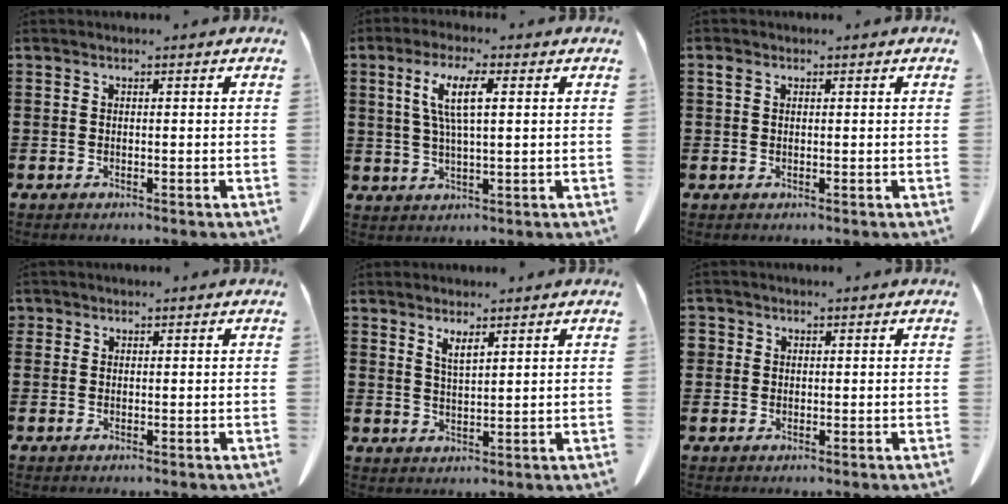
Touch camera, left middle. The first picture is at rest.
{"total": 6.4, "force": [1.9, 1.4, 5.9], "torque": [-0.120, 0.007, 0.030]}
{"total": 1.2, "force": [0.5, 0.8, 0.7], "torque": [-0.019, 0.003, 0.009]}
{"total": 0.8, "force": [0.6, 0.6, 0.1], "torque": [-0.004, 0.003, 0.011]}
{"total": 2.7, "force": [2.1, 0.4, 1.6], "torque": [-0.036, 0.001, 0.038]}
{"total": 1.2, "force": [0.6, 1.0, 0.1], "torque": [-0.007, 0.003, 0.014]}